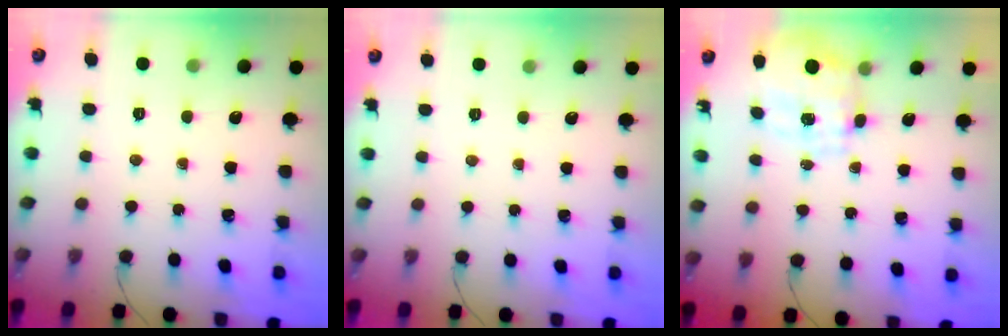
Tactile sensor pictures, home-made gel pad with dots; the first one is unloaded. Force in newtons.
{"total": 2.5, "press": 2.4, "slide": 0.5}
{"total": 3.4, "press": 3.2, "slide": 1.1}